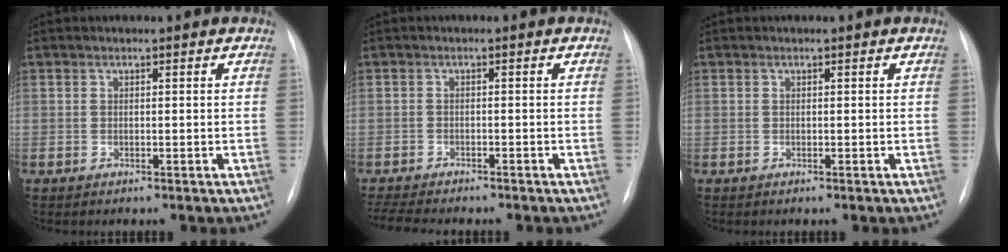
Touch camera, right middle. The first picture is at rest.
{"total": 7.4, "force": [-6.5, 1.4, 3.2], "torque": [-0.054, -0.006, -0.096]}
{"total": 0.0}